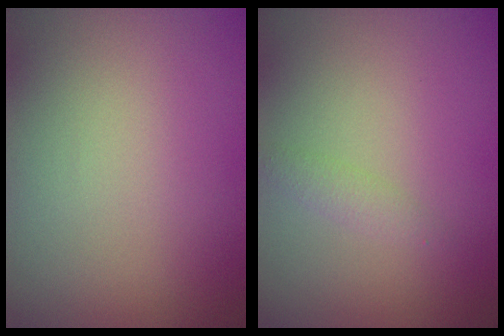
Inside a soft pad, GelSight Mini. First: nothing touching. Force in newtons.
{"total": 1.0, "press": 1.0, "slide": 0.0}